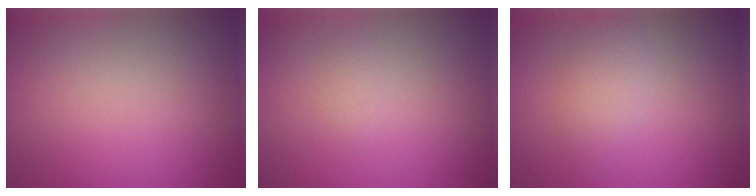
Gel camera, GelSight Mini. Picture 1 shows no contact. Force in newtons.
{"total": 0.8, "press": 0.8, "slide": 0.0}
{"total": 2.7, "press": 2.7, "slide": 0.1}